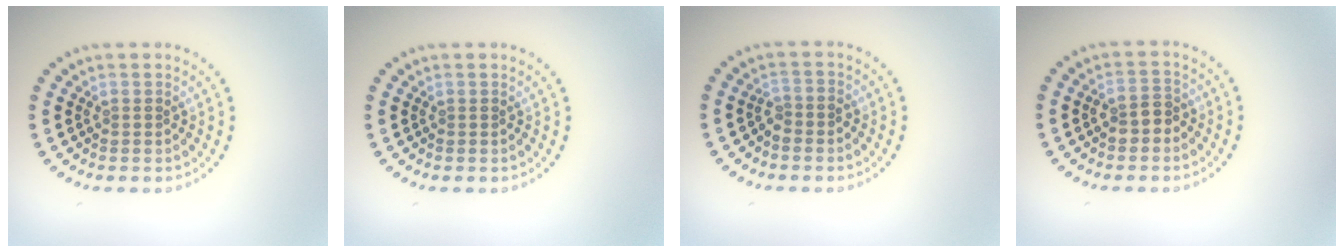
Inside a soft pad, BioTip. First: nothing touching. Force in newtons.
{"total": 0.0}
{"total": 1.3, "press": 1.1, "slide": 0.7}
{"total": 2.1, "press": 2.0, "slide": 0.6}